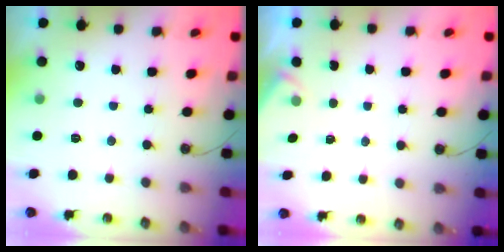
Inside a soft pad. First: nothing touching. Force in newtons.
{"total": 2.2, "press": 2.2, "slide": 0.4}